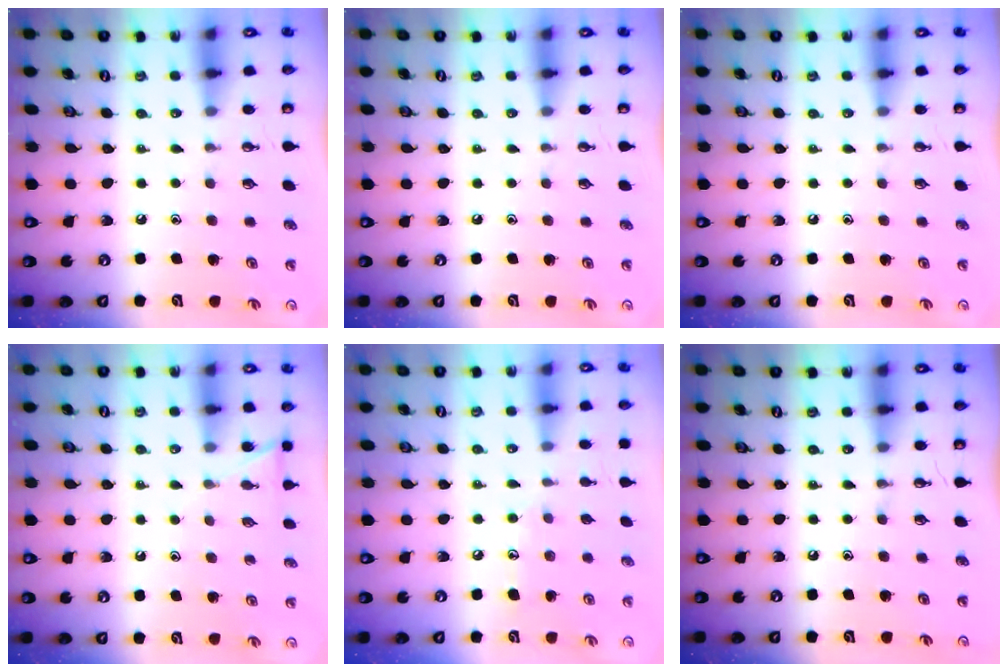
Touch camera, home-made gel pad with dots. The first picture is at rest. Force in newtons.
{"total": 0.0}
{"total": 0.0}
{"total": 3.5, "press": 3.5, "slide": 0.5}
{"total": 6.5, "press": 6.5, "slide": 0.6}
{"total": 0.0}